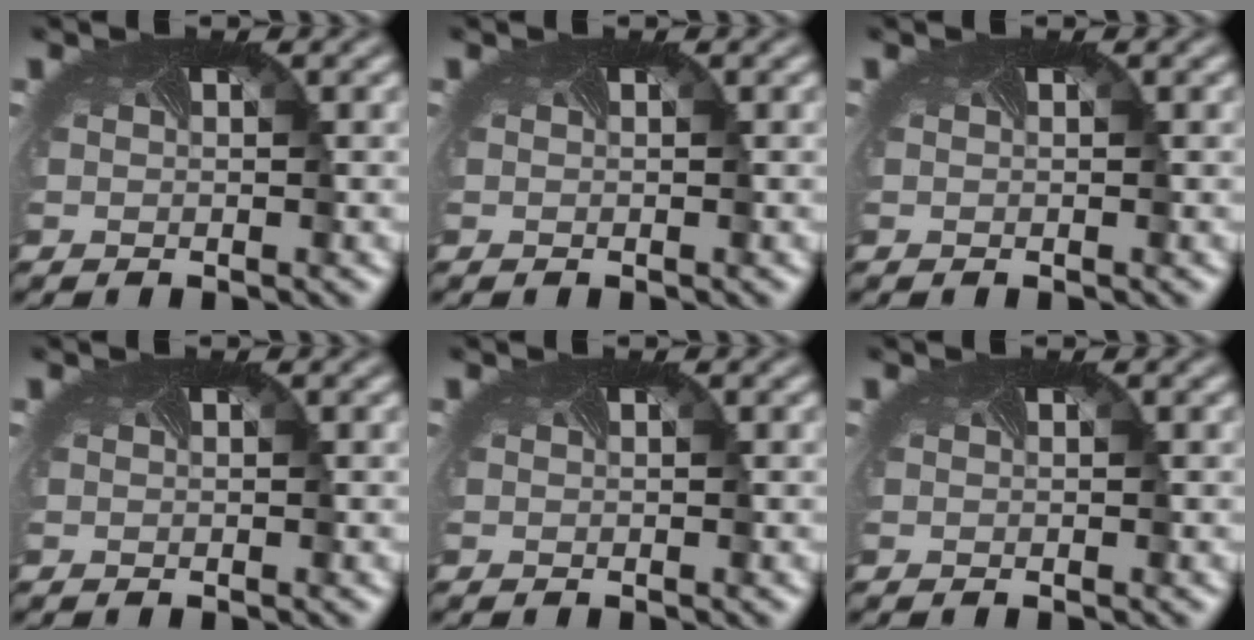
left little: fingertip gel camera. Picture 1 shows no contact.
{"total": 0.0}
{"total": 0.0}
{"total": 0.0}
{"total": 0.0}
{"total": 0.0}